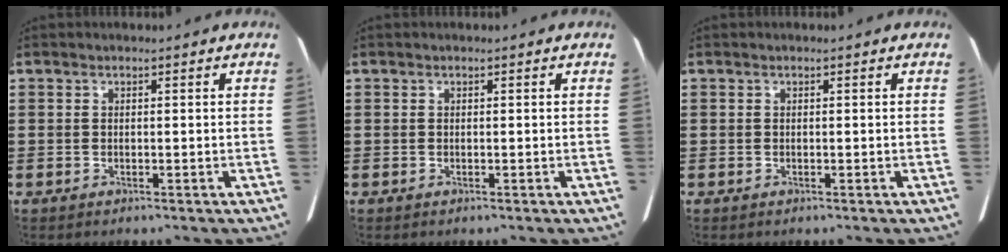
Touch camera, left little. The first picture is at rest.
{"total": 0.0}
{"total": 0.0}